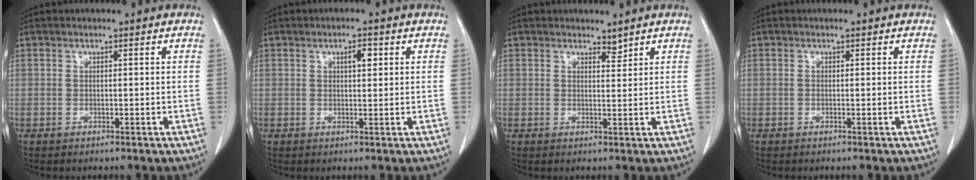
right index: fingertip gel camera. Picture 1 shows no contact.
{"total": 2.2, "force": [0.9, 0.7, 1.9], "torque": [-0.033, -0.001, 0.012]}
{"total": 1.3, "force": [1.3, 0.3, 0.3], "torque": [-0.009, -0.006, 0.021]}
{"total": 0.0}